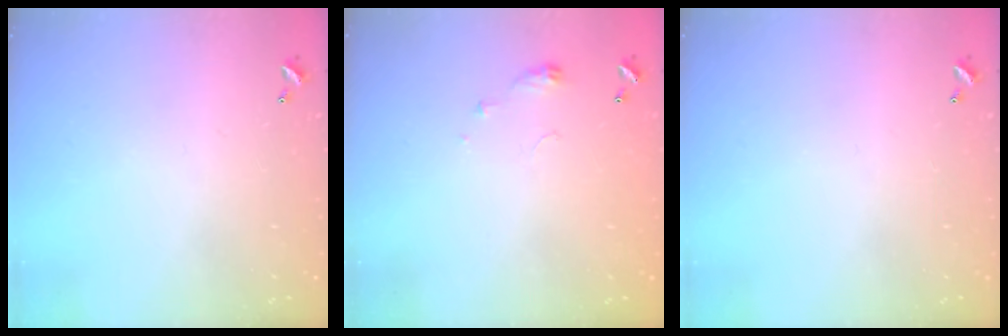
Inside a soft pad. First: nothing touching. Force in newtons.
{"total": 3.5, "press": 3.5, "slide": 0.5}
{"total": 0.0}